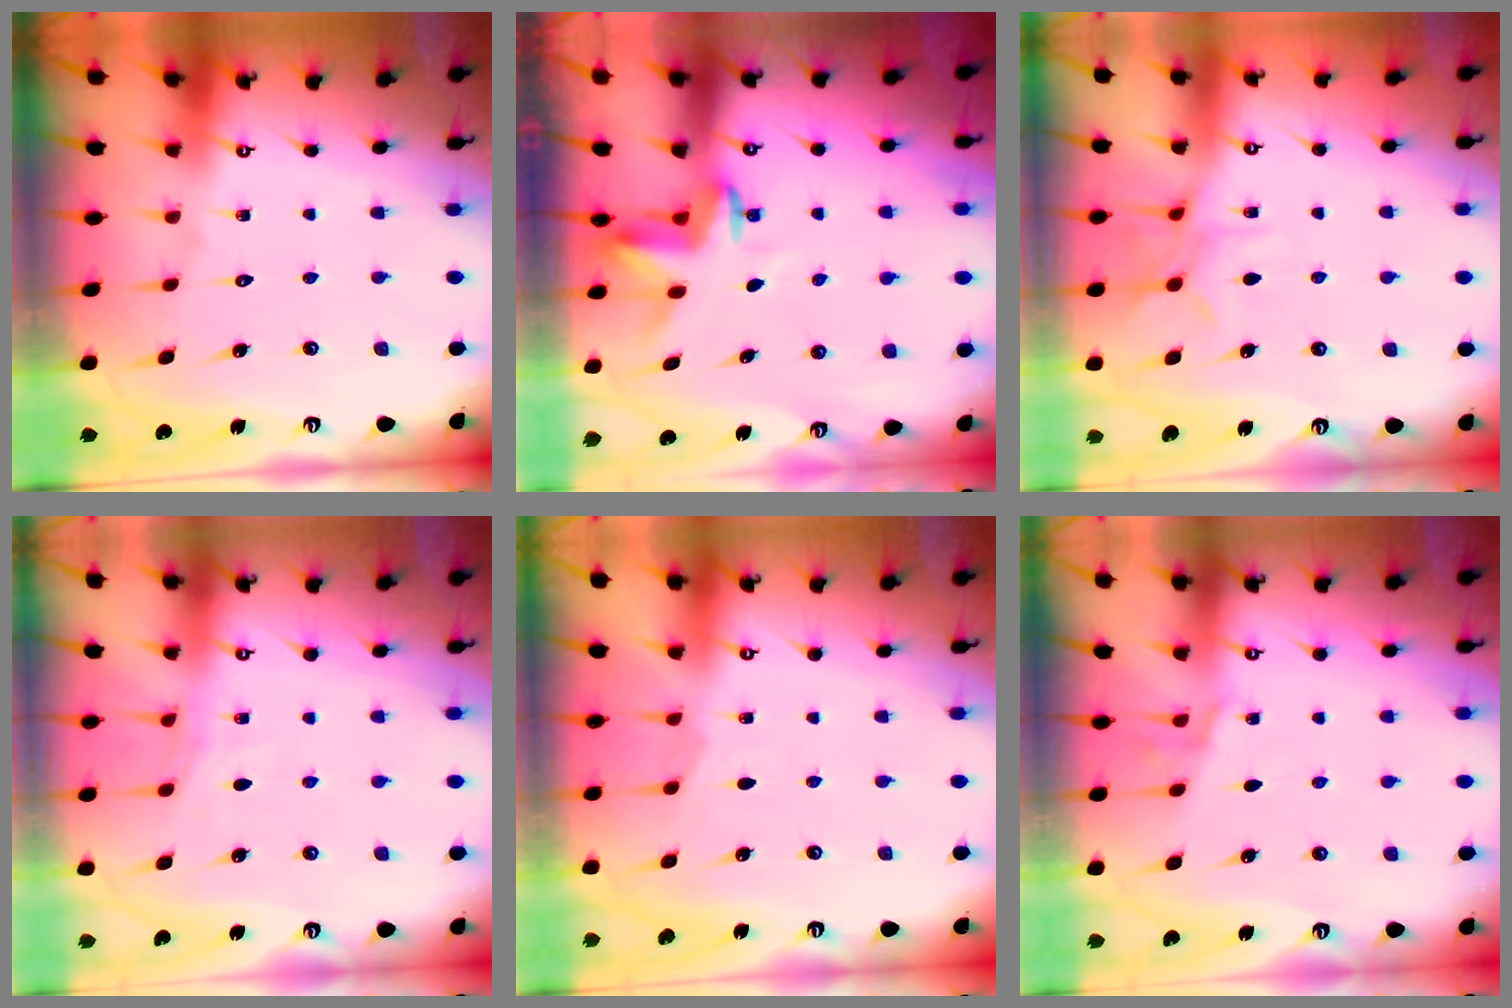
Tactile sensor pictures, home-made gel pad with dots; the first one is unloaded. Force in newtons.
{"total": 3.3, "press": 3.3, "slide": 0.2}
{"total": 7.1, "press": 7.0, "slide": 0.6}
{"total": 4.6, "press": 4.5, "slide": 0.6}
{"total": 2.3, "press": 2.2, "slide": 0.4}
{"total": 5.1, "press": 4.2, "slide": 2.8}